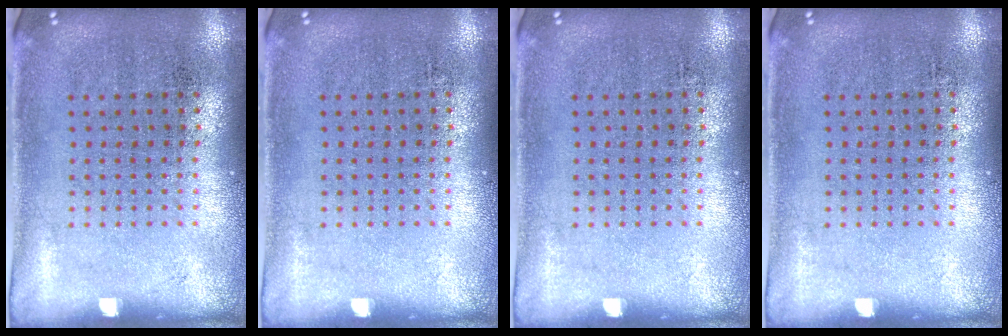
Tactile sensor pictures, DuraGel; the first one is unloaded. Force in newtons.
{"total": 0.0}
{"total": 0.0}
{"total": 0.0}